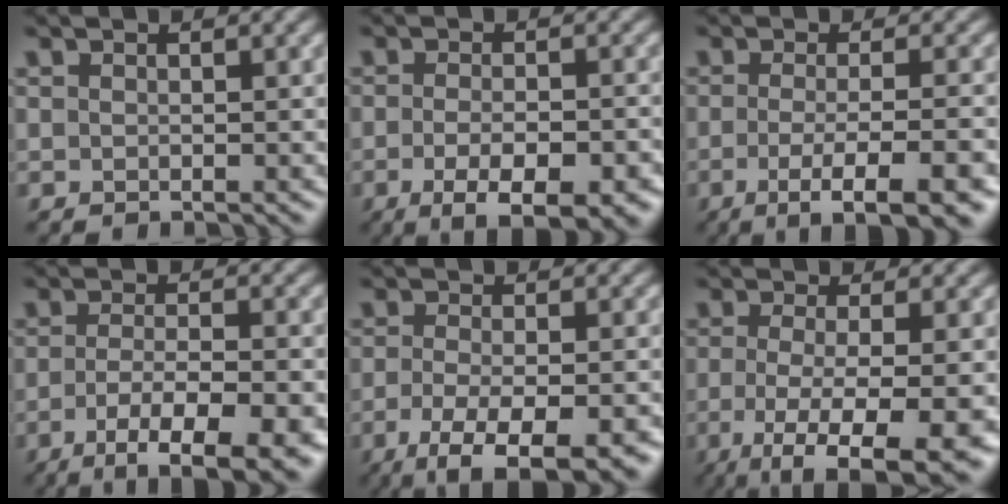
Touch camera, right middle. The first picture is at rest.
{"total": 7.2, "force": [-3.4, 2.3, 5.9], "torque": [-0.089, -0.013, -0.041]}
{"total": 7.2, "force": [-3.1, 1.8, 6.3], "torque": [-0.083, -0.007, -0.046]}
{"total": 8.7, "force": [-4.5, 2.4, 7.1], "torque": [-0.111, -0.013, -0.068]}
{"total": 8.5, "force": [-4.5, 2.8, 6.6], "torque": [-0.116, -0.018, -0.066]}
{"total": 9.2, "force": [-4.0, 2.7, 7.9], "torque": [-0.129, -0.023, -0.060]}